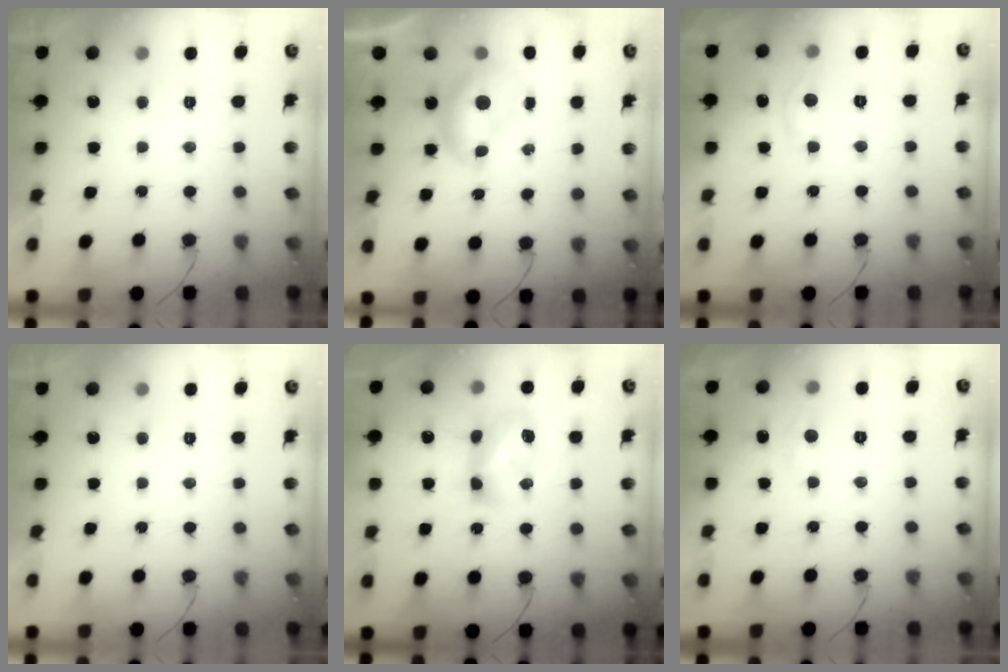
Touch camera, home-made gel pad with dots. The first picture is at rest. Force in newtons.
{"total": 7.7, "press": 7.6, "slide": 1.1}
{"total": 4.3, "press": 4.3, "slide": 0.6}
{"total": 0.0}
{"total": 10.4, "press": 10.4, "slide": 0.2}
{"total": 4.2, "press": 4.1, "slide": 0.7}